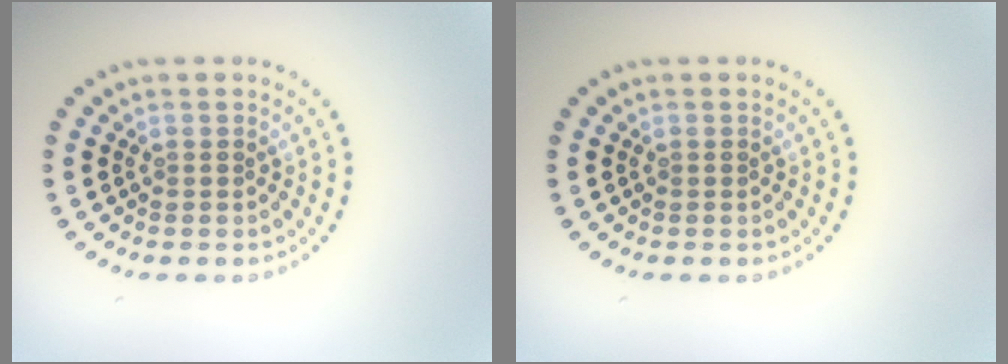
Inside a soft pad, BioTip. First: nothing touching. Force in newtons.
{"total": 0.0}